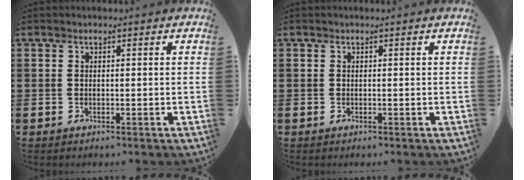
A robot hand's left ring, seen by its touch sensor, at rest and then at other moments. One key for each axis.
{"total": 0.0}